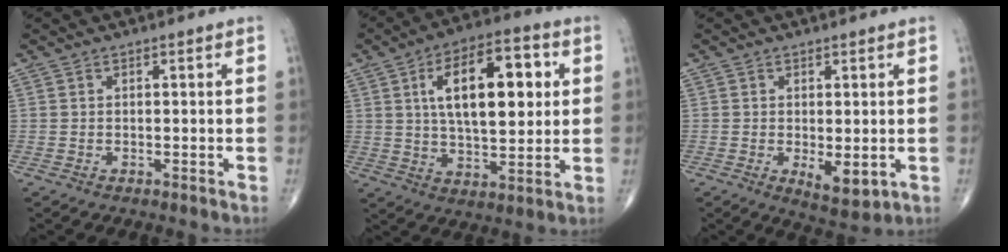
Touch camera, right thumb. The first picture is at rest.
{"total": 17.8, "force": [4.2, 8.2, 15.2], "torque": [-0.219, 0.004, 0.065]}
{"total": 5.2, "force": [-0.9, 2.3, 4.6], "torque": [-0.063, -0.016, -0.004]}